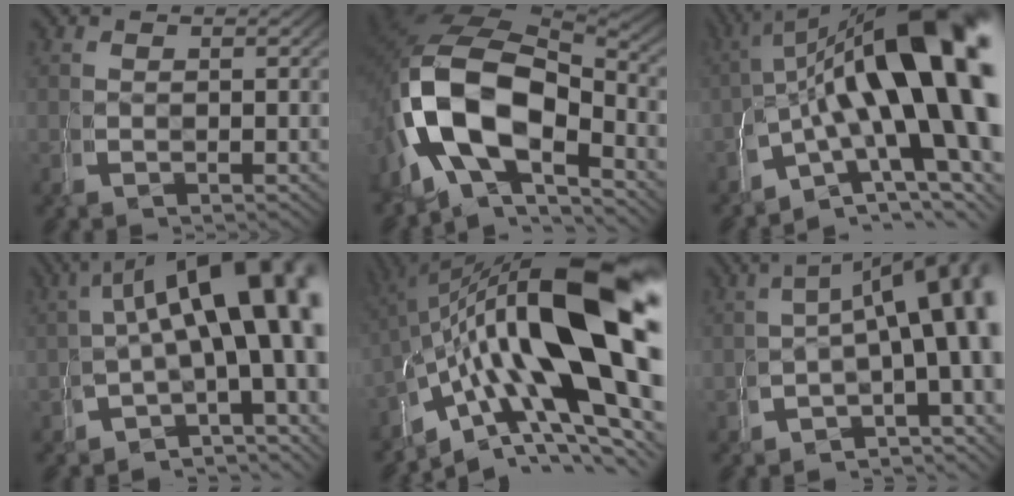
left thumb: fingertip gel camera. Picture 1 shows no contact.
{"total": 16.9, "force": [-1.6, 11.2, 12.6], "torque": [-0.272, -0.048, -0.007]}
{"total": 19.2, "force": [-0.9, 11.5, 15.3], "torque": [-0.221, -0.050, 0.006]}
{"total": 15.5, "force": [0.9, 9.2, 12.5], "torque": [-0.142, -0.007, 0.003]}
{"total": 23.2, "force": [0.8, 13.0, 19.2], "torque": [-0.284, -0.023, 0.015]}
{"total": 11.6, "force": [0.1, 7.0, 9.2], "torque": [-0.096, -0.008, -0.008]}